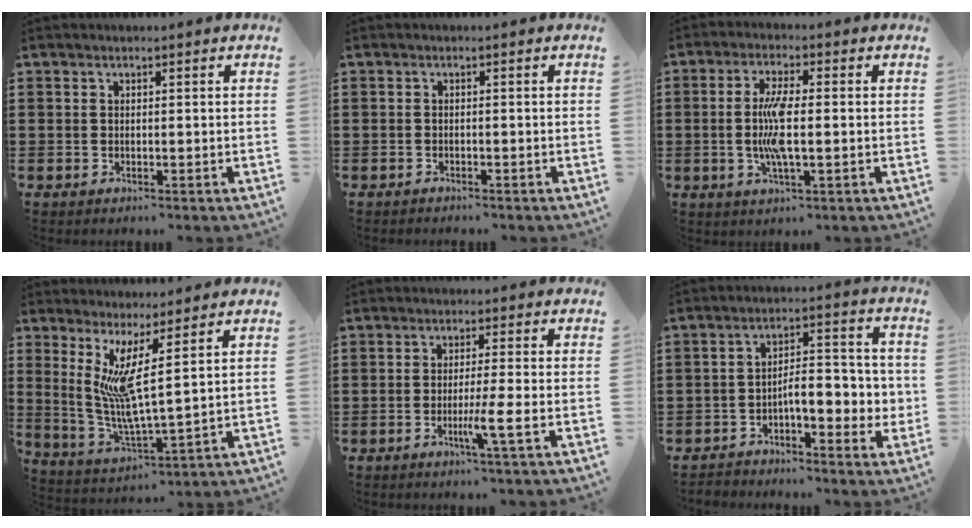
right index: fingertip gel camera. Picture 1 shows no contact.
{"total": 0.8, "force": [-0.8, 0.0, 0.0], "torque": [-0.002, 0.000, -0.016]}
{"total": 7.0, "force": [-0.6, 1.7, 6.7], "torque": [-0.146, -0.005, -0.022]}
{"total": 7.5, "force": [3.6, 0.3, 6.5], "torque": [-0.145, -0.029, 0.061]}
{"total": 4.8, "force": [-1.7, -0.6, 4.5], "torque": [-0.074, -0.017, -0.029]}
{"total": 5.4, "force": [-1.5, 2.6, 4.5], "torque": [-0.069, -0.008, -0.038]}